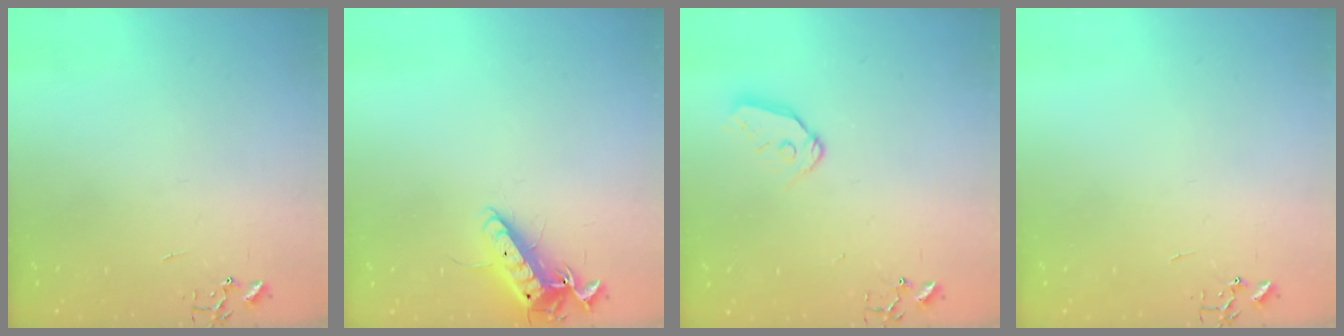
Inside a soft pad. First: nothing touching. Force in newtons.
{"total": 13.2, "press": 13.1, "slide": 1.2}
{"total": 9.0, "press": 8.9, "slide": 0.9}
{"total": 0.0}